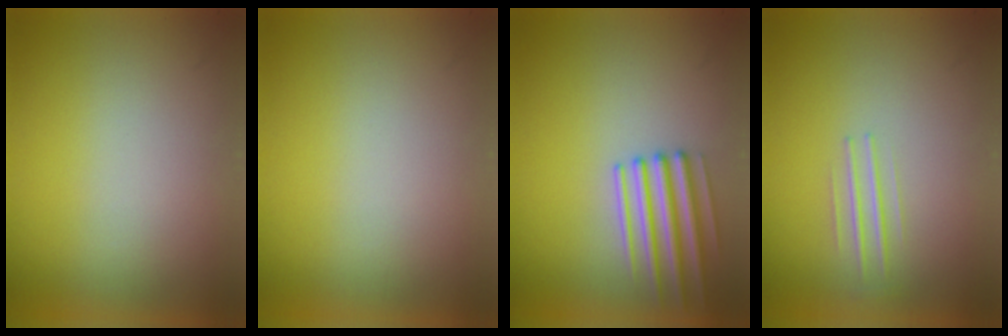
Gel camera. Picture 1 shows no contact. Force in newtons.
{"total": 0.0}
{"total": 3.1}
{"total": 1.3}